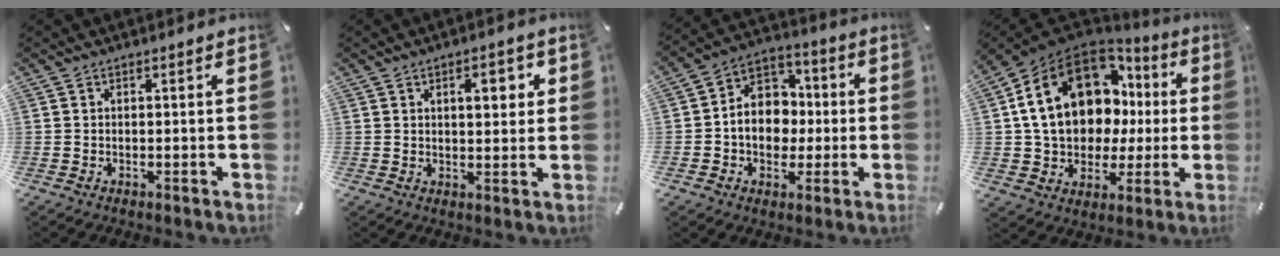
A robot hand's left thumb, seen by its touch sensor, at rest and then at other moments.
{"total": 5.5, "force": [2.0, 2.8, 4.2], "torque": [-0.051, -0.006, 0.022]}
{"total": 11.1, "force": [-1.3, 9.7, 5.2], "torque": [-0.094, 0.015, -0.021]}
{"total": 20.4, "force": [6.1, 14.6, 12.8], "torque": [-0.236, -0.026, 0.110]}